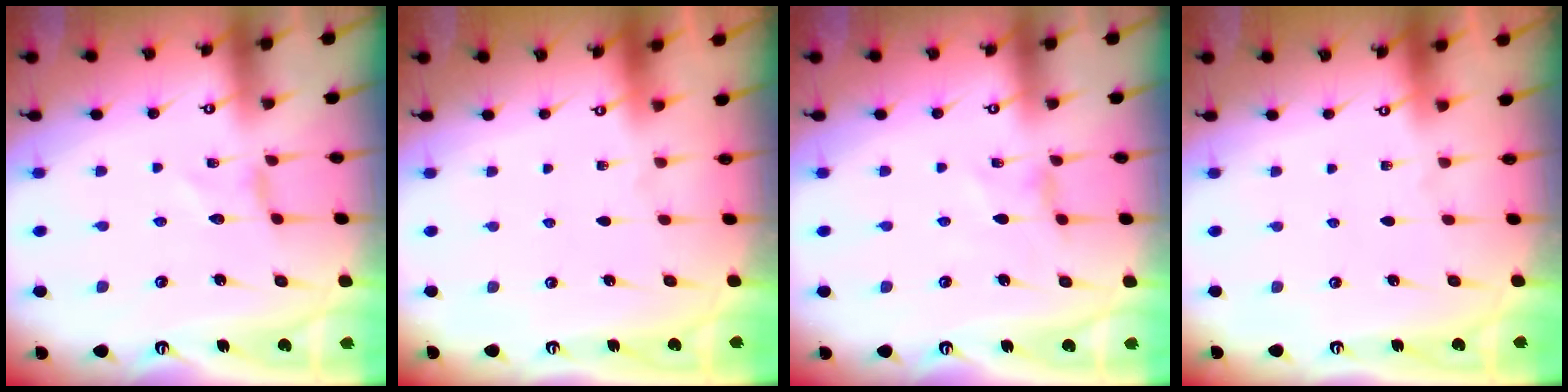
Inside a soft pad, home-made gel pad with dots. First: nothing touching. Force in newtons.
{"total": 0.0}
{"total": 1.0, "press": 1.0, "slide": 0.3}
{"total": 0.0}